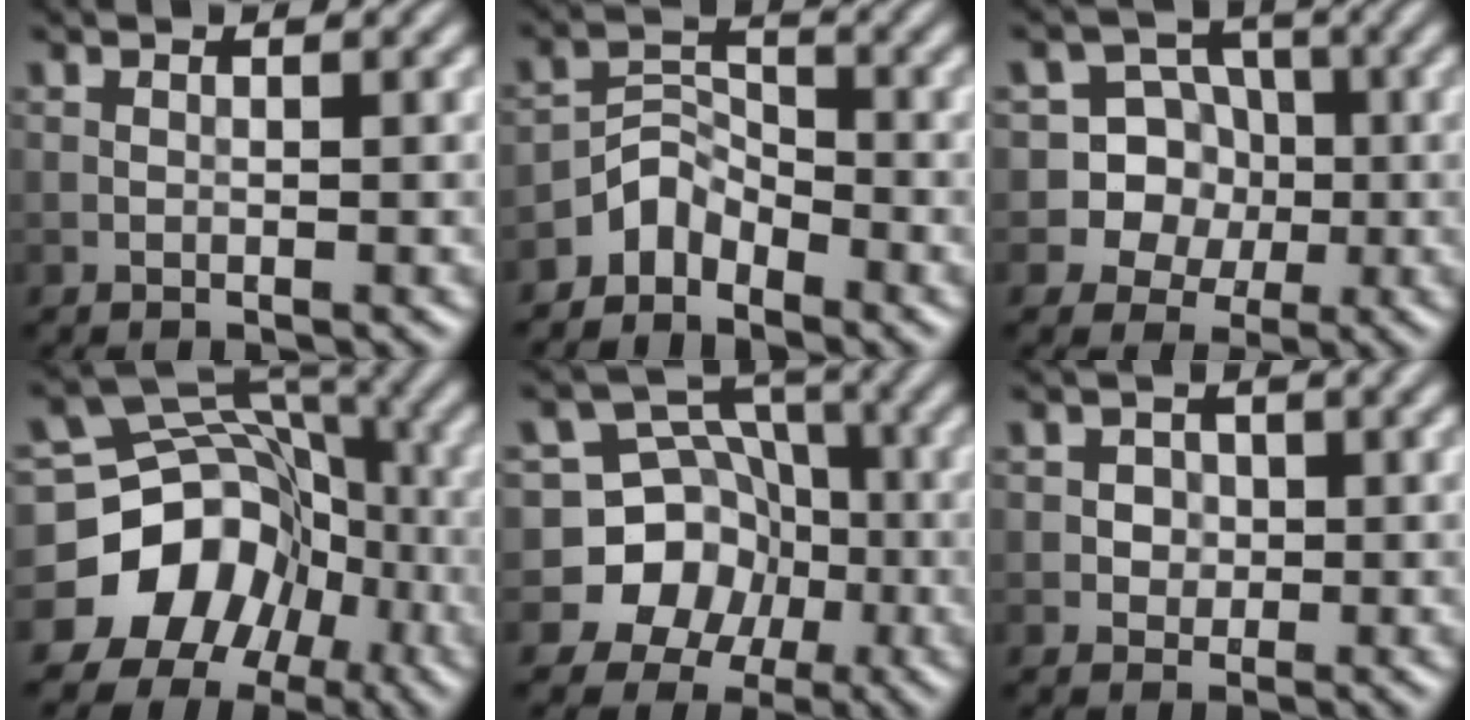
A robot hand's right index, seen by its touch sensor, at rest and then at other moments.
{"total": 3.0, "force": [-2.4, 1.7, 0.8], "torque": [-0.008, 0.013, -0.054]}
{"total": 8.2, "force": [-1.1, 7.9, 1.8], "torque": [-0.030, 0.033, -0.047]}
{"total": 10.8, "force": [-4.6, 9.0, 3.9], "torque": [-0.060, 0.014, -0.099]}
{"total": 8.4, "force": [-2.6, 7.8, 1.8], "torque": [-0.016, 0.014, -0.073]}
{"total": 1.7, "force": [0.2, 1.5, 0.6], "torque": [0.002, 0.001, 0.003]}